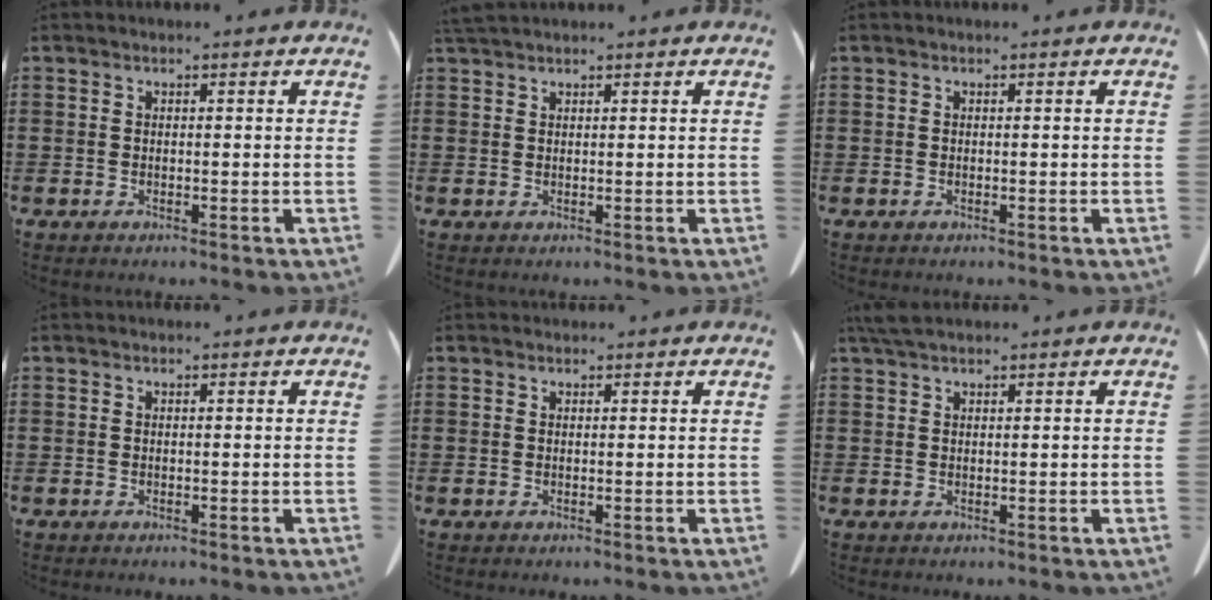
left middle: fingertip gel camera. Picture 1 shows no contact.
{"total": 1.6, "force": [1.4, 0.2, 0.6], "torque": [-0.016, -0.001, 0.029]}
{"total": 0.0}
{"total": 0.0}
{"total": 0.5, "force": [0.5, 0.2, 0.0], "torque": [-0.002, -0.001, 0.010]}
{"total": 2.6, "force": [2.0, 0.7, 1.6], "torque": [-0.037, 0.004, 0.038]}